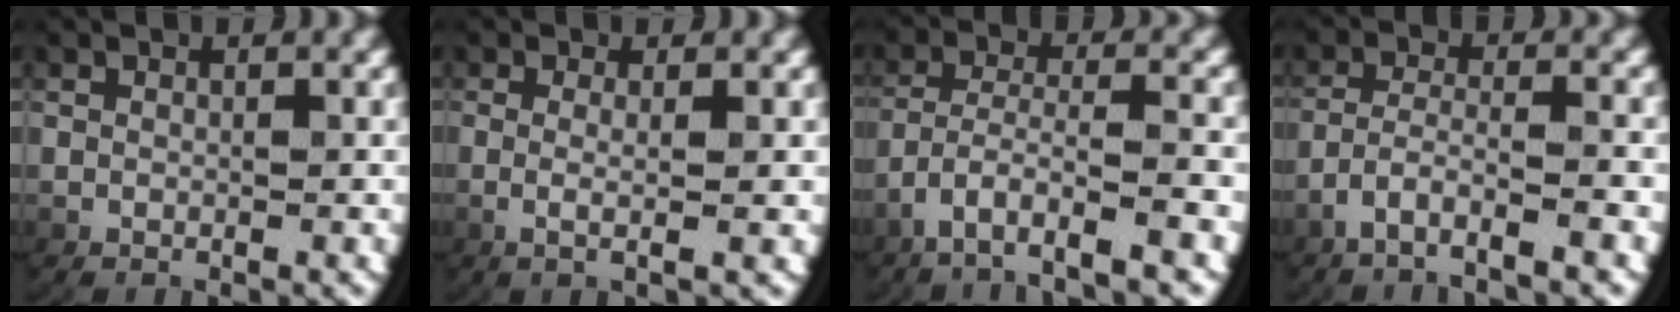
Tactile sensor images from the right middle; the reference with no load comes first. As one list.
[{"total": 2.2, "force": [0.1, -0.1, 2.1], "torque": [-0.056, -0.010, 0.008]}, {"total": 4.4, "force": [-2.6, 1.1, 3.4], "torque": [-0.082, -0.025, -0.027]}, {"total": 4.1, "force": [-3.3, 0.7, 2.4], "torque": [-0.056, -0.012, -0.050]}]